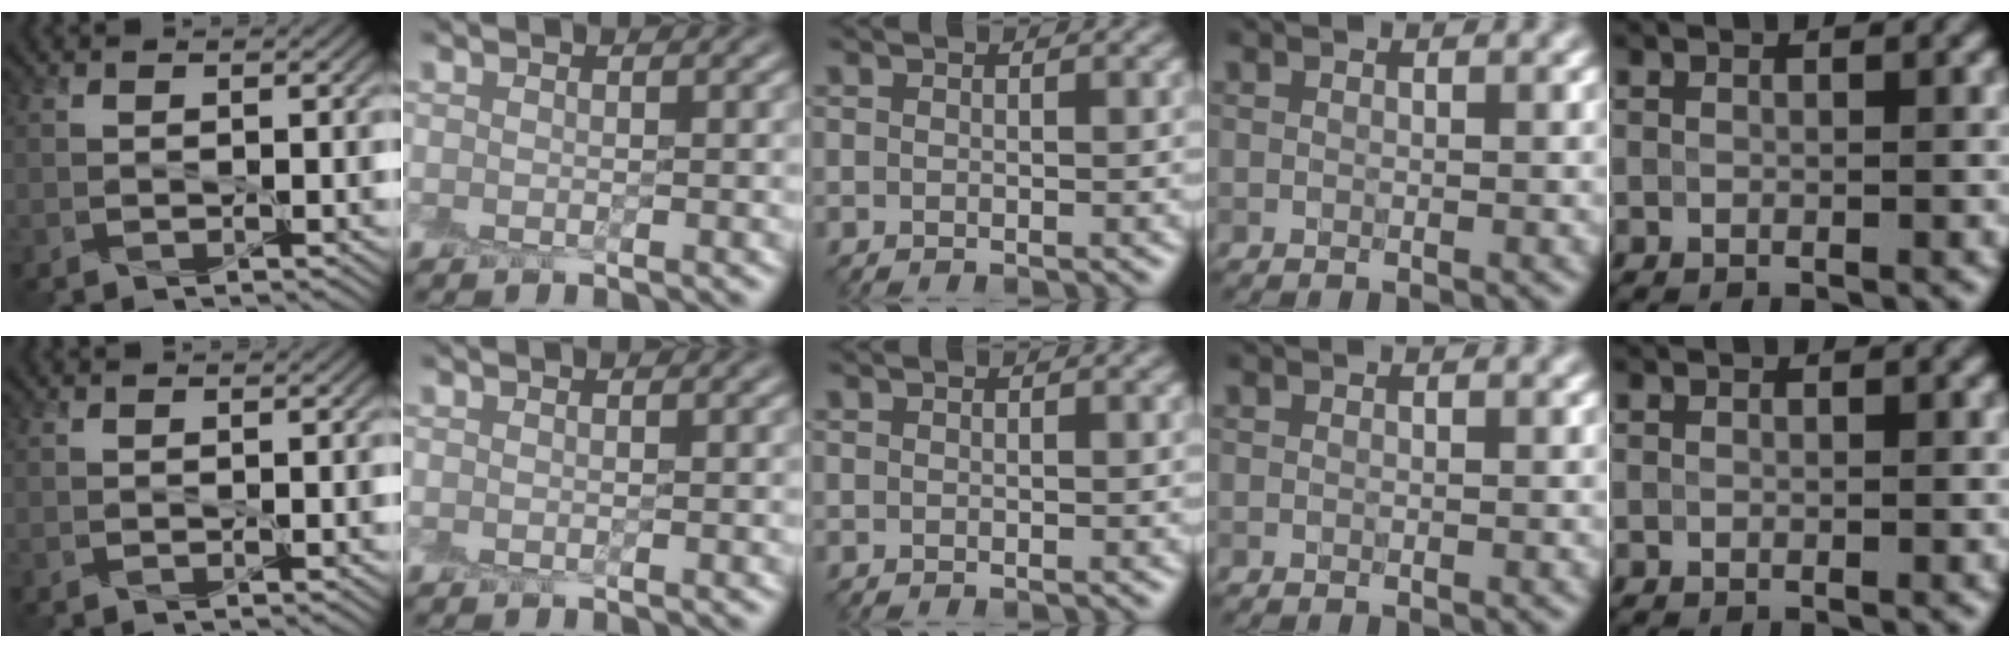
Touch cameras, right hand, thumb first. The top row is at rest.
{}